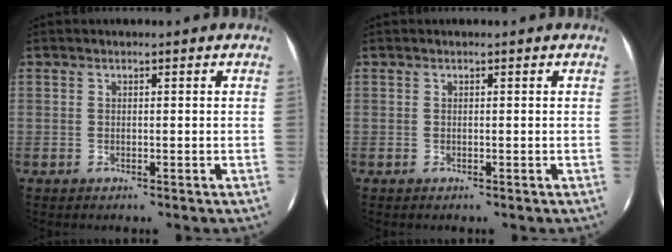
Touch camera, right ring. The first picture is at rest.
{"total": 0.0}